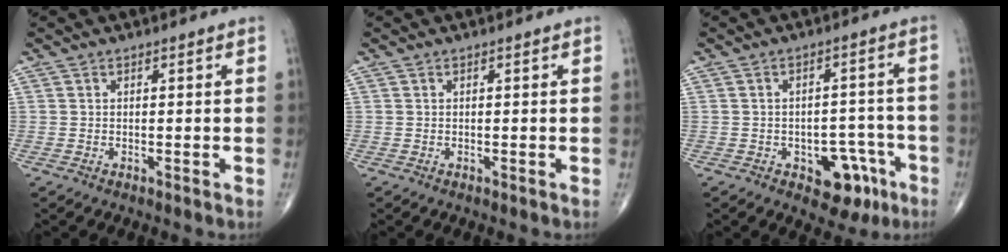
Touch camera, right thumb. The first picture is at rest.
{"total": 0.0}
{"total": 8.7, "force": [-4.2, 5.2, 5.5], "torque": [-0.030, 0.033, -0.050]}